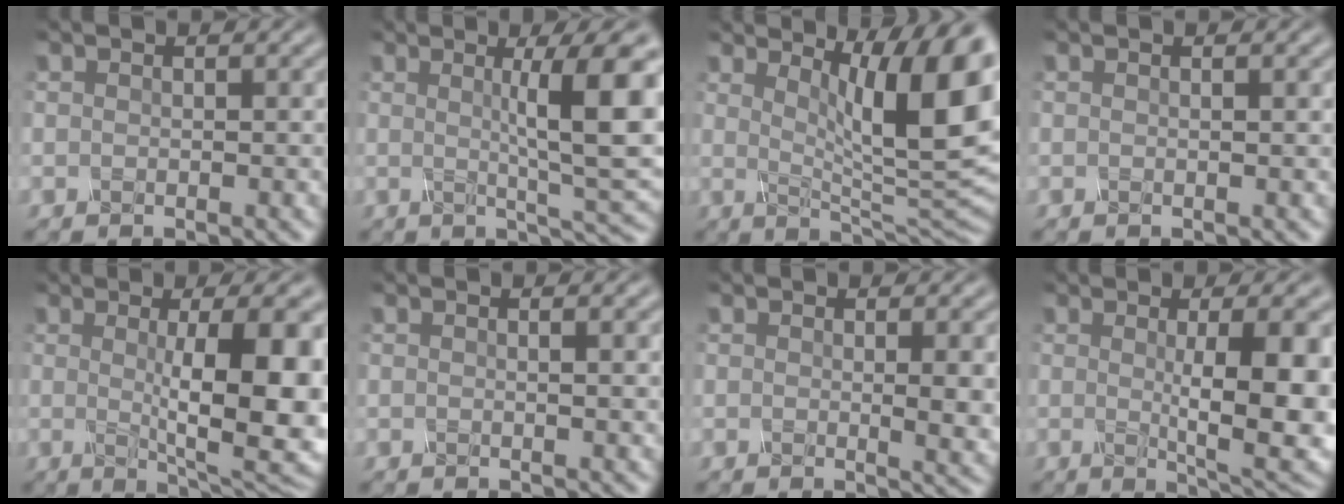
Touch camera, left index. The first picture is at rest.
{"total": 8.8, "force": [1.4, 1.5, 8.5], "torque": [-0.106, 0.005, 0.021]}
{"total": 11.8, "force": [3.8, 2.7, 10.8], "torque": [-0.138, -0.010, 0.061]}
{"total": 0.8, "force": [0.2, 0.2, 0.7], "torque": [-0.007, 0.003, -0.002]}
{"total": 10.4, "force": [0.5, 2.7, 10.0], "torque": [-0.127, -0.008, 0.009]}
{"total": 1.9, "force": [0.4, 0.7, 1.8], "torque": [-0.019, 0.002, -0.004]}
{"total": 3.4, "force": [0.3, 0.8, 3.3], "torque": [-0.038, -0.004, 0.005]}
{"total": 8.6, "force": [0.1, 2.0, 8.3], "torque": [-0.112, -0.008, 0.006]}